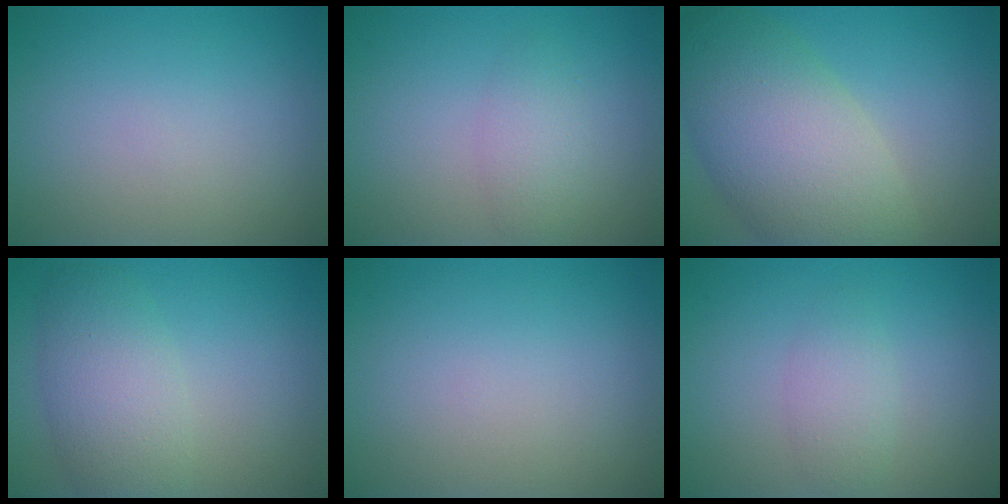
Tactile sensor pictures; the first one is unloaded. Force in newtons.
{"total": 2.1, "press": 2.1, "slide": 0.0}
{"total": 9.8, "press": 9.8, "slide": 0.6}
{"total": 5.0, "press": 5.0, "slide": 0.1}
{"total": 0.0}
{"total": 2.0, "press": 2.0, "slide": 0.1}